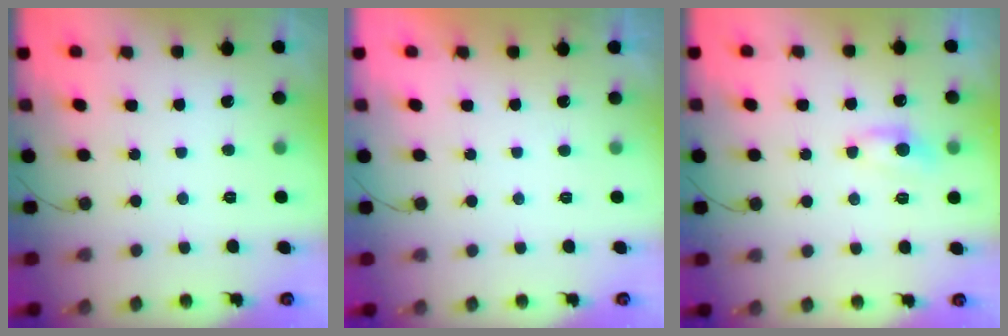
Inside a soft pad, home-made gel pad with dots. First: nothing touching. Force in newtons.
{"total": 0.0}
{"total": 6.2, "press": 6.2, "slide": 0.8}